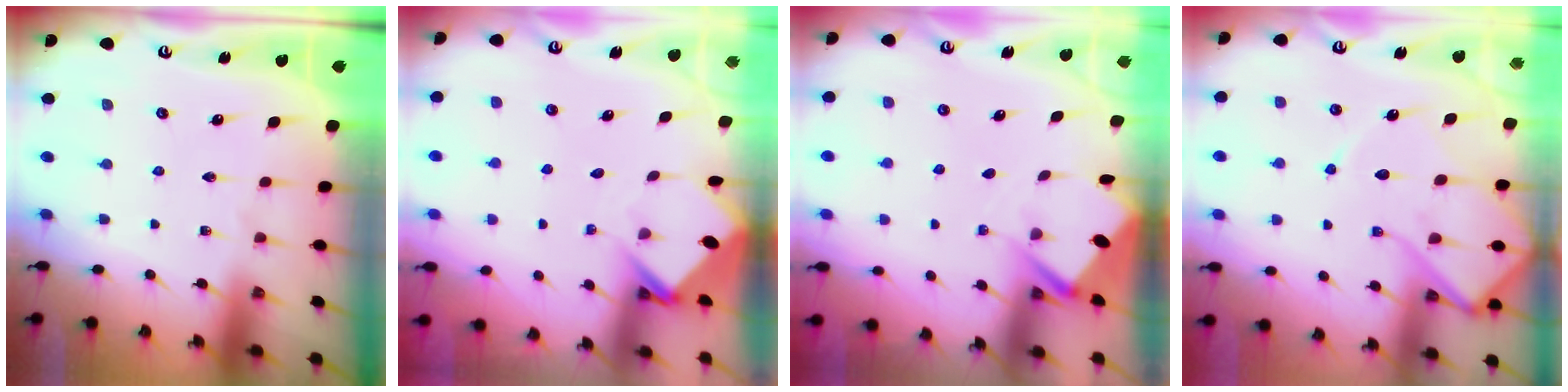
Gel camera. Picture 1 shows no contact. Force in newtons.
{"total": 3.8, "press": 3.7, "slide": 0.3}
{"total": 2.7, "press": 2.7, "slide": 0.4}
{"total": 12.7, "press": 12.6, "slide": 1.3}